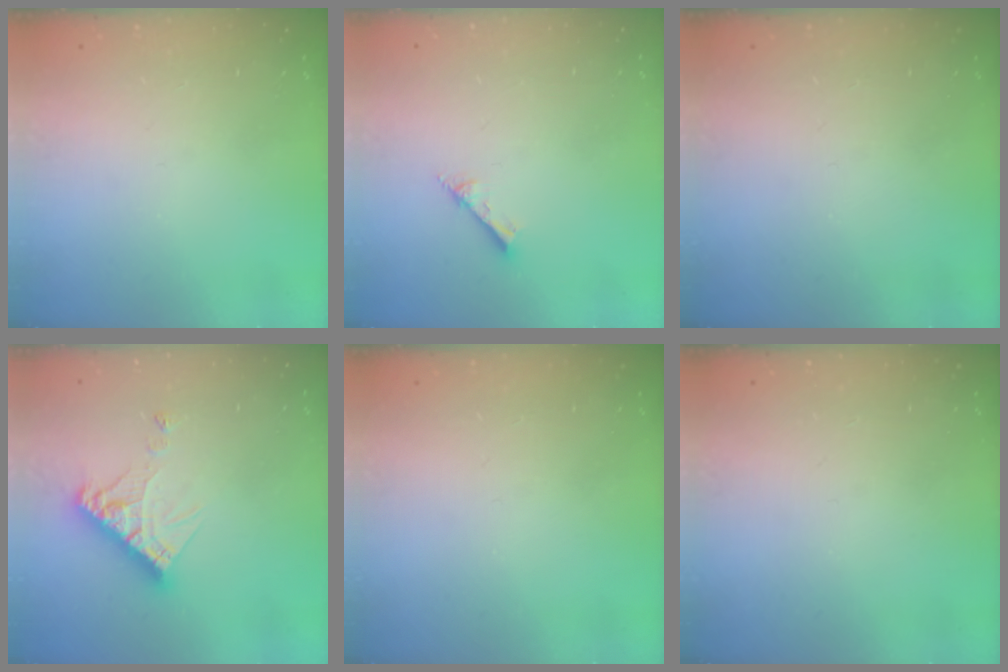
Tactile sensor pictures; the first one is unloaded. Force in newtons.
{"total": 2.8, "press": 2.7, "slide": 0.4}
{"total": 0.0}
{"total": 11.3, "press": 11.2, "slide": 1.0}
{"total": 0.0}
{"total": 0.0}